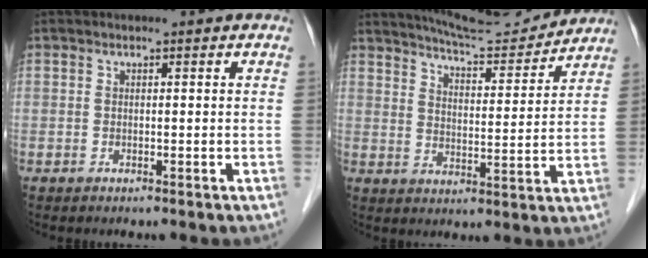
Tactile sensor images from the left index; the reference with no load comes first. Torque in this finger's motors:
{"motor_torque": [0.88, -1.12, 0.24, 0.04]}